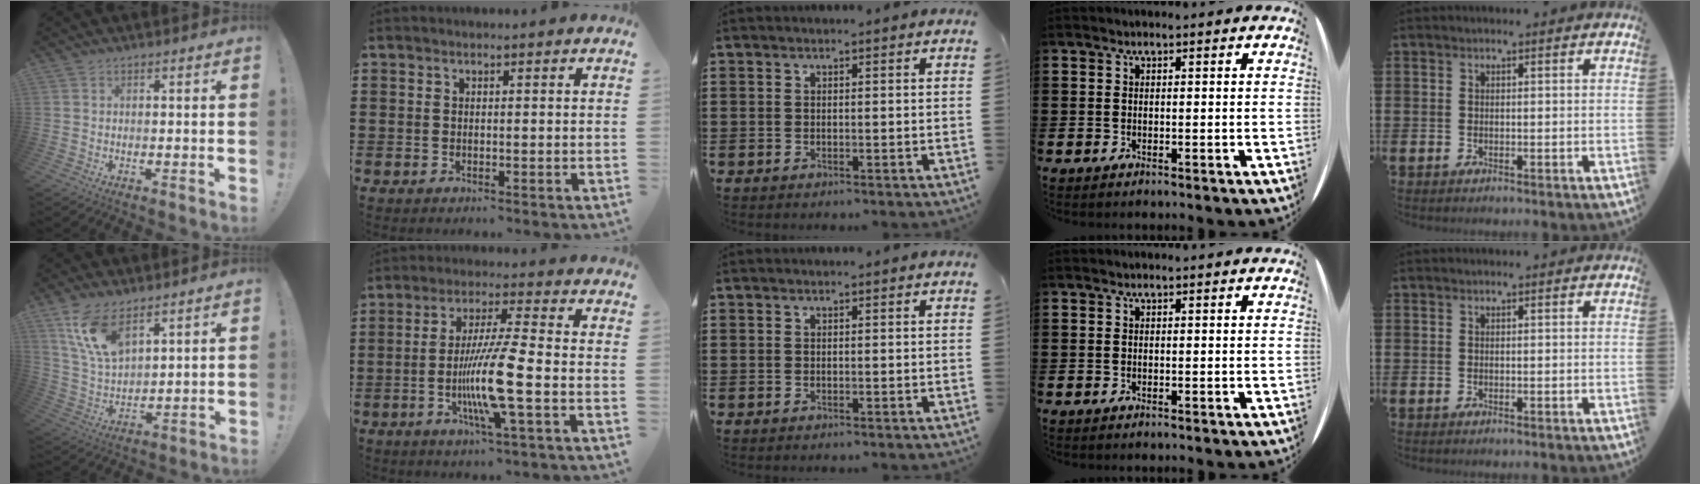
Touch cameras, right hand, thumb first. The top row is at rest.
{"thumb": {"total": 12.4, "force": [8.2, 5.5, 7.5], "torque": [-0.156, -0.038, 0.157]}, "index": {"total": 10.7, "force": [-3.0, 0.5, 10.3], "torque": [-0.207, -0.016, -0.062]}}